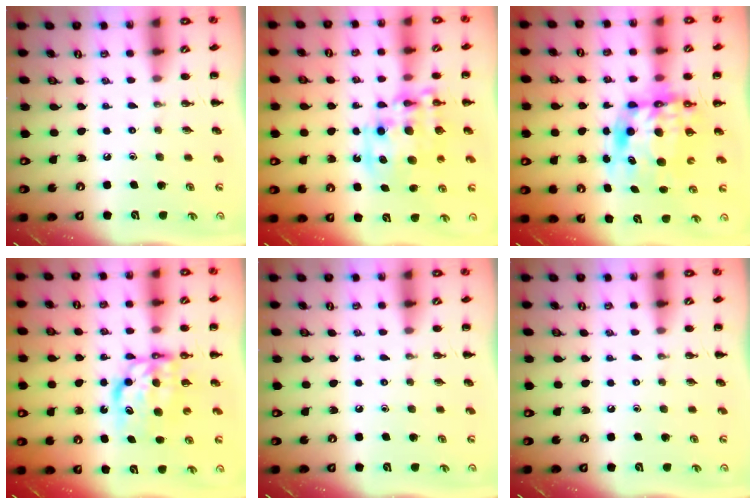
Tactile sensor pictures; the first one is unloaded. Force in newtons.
{"total": 13.5, "press": 13.1, "slide": 3.3}
{"total": 11.1, "press": 10.7, "slide": 2.8}
{"total": 7.5, "press": 7.3, "slide": 1.4}
{"total": 0.0}
{"total": 0.0}